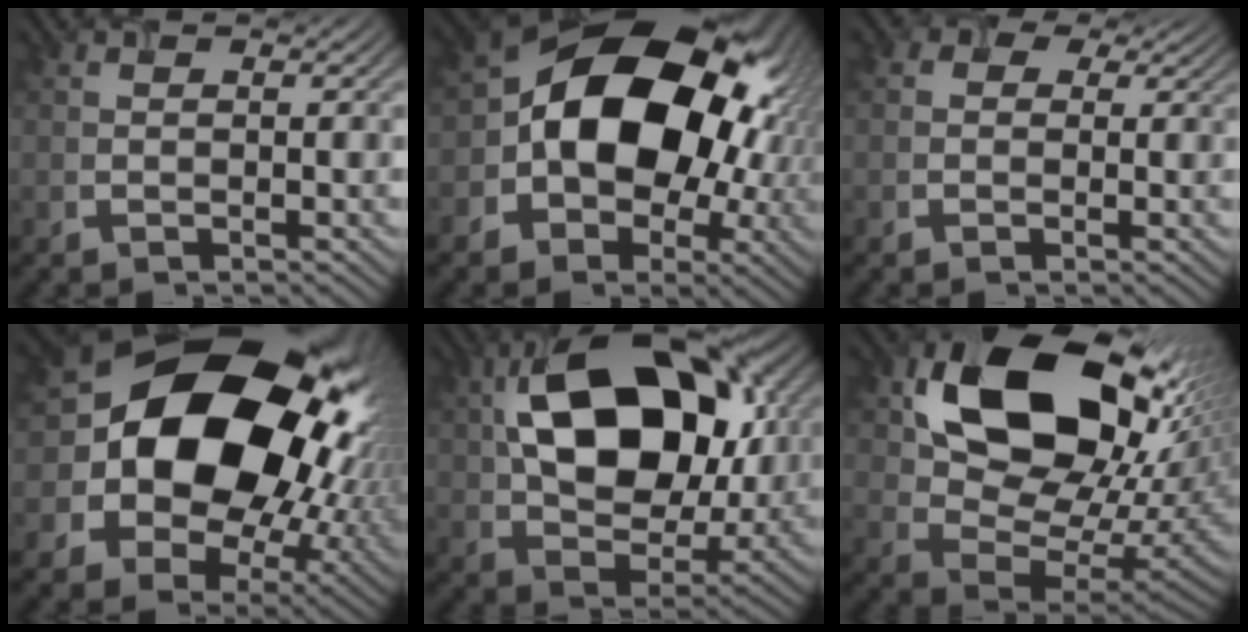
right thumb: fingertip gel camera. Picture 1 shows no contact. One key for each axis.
{"total": 16.7, "fx": -0.2, "fy": 11.9, "fz": 11.7, "tx": -0.165, "ty": -0.010, "tz": -0.008}
{"total": 2.8, "fx": 0.9, "fy": 2.2, "fz": 1.3, "tx": -0.027, "ty": 0.005, "tz": 0.000}
{"total": 20.2, "fx": 2.2, "fy": 15.2, "fz": 13.1, "tx": -0.240, "ty": -0.036, "tz": 0.063}
{"total": 17.9, "fx": 4.2, "fy": 11.5, "fz": 13.2, "tx": -0.235, "ty": 0.015, "tz": 0.073}
{"total": 17.9, "fx": 7.0, "fy": 11.6, "fz": 11.7, "tx": -0.218, "ty": -0.007, "tz": 0.139}